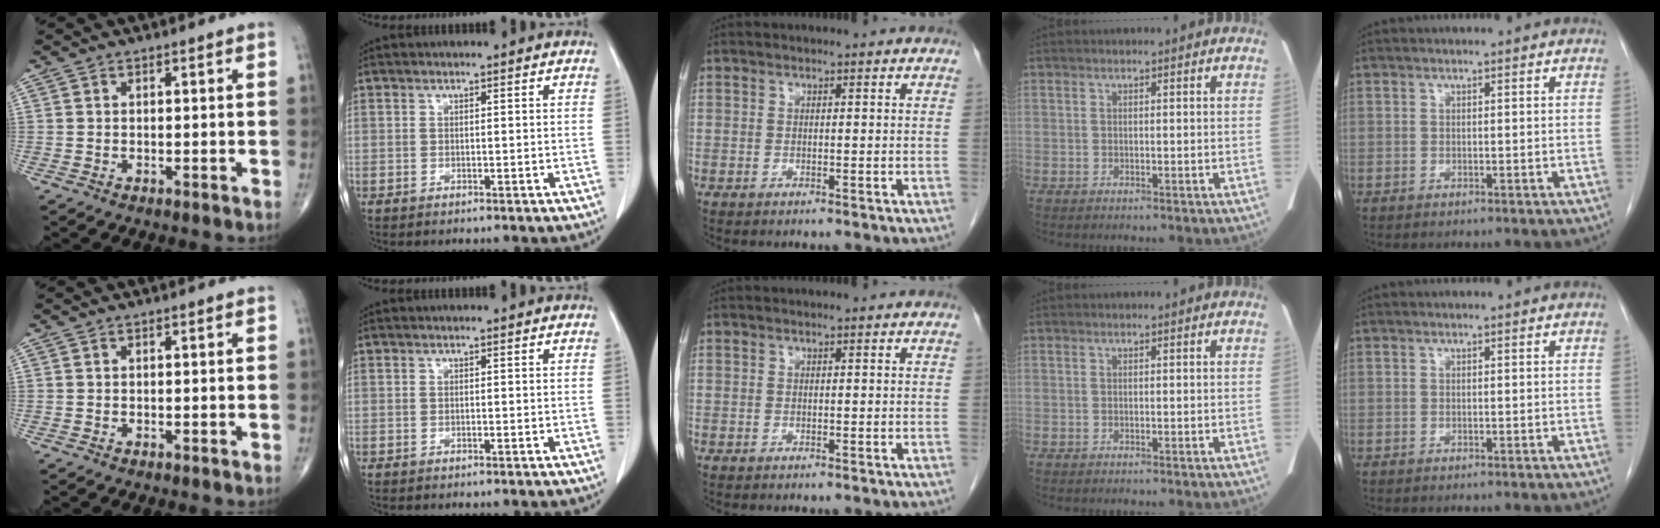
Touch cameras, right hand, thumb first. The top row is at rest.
{}